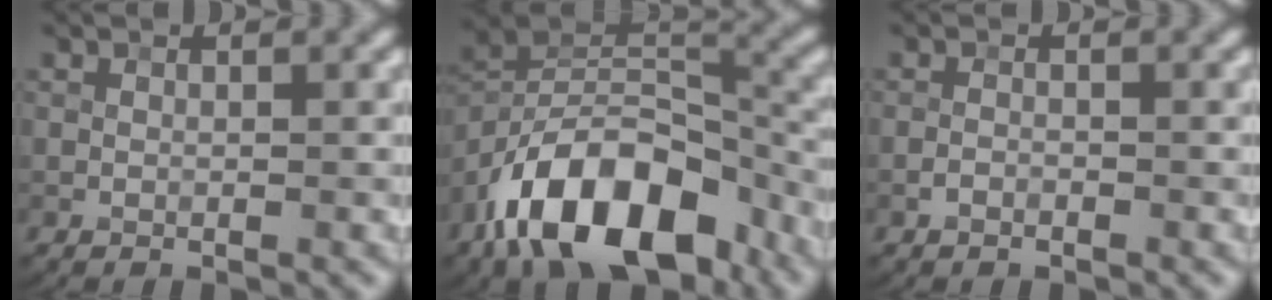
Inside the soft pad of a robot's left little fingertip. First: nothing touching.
{"total": 14.2, "force": [-8.7, 6.7, 9.0], "torque": [-0.152, 0.009, -0.164]}
{"total": 0.8, "force": [-0.8, 0.2, 0.1], "torque": [-0.001, 0.001, -0.017]}